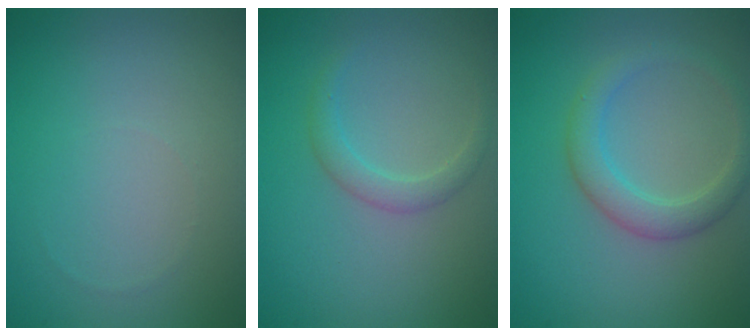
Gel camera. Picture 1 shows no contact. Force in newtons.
{"total": 1.7, "press": 1.7, "slide": 0.2}
{"total": 3.0, "press": 3.0, "slide": 0.1}